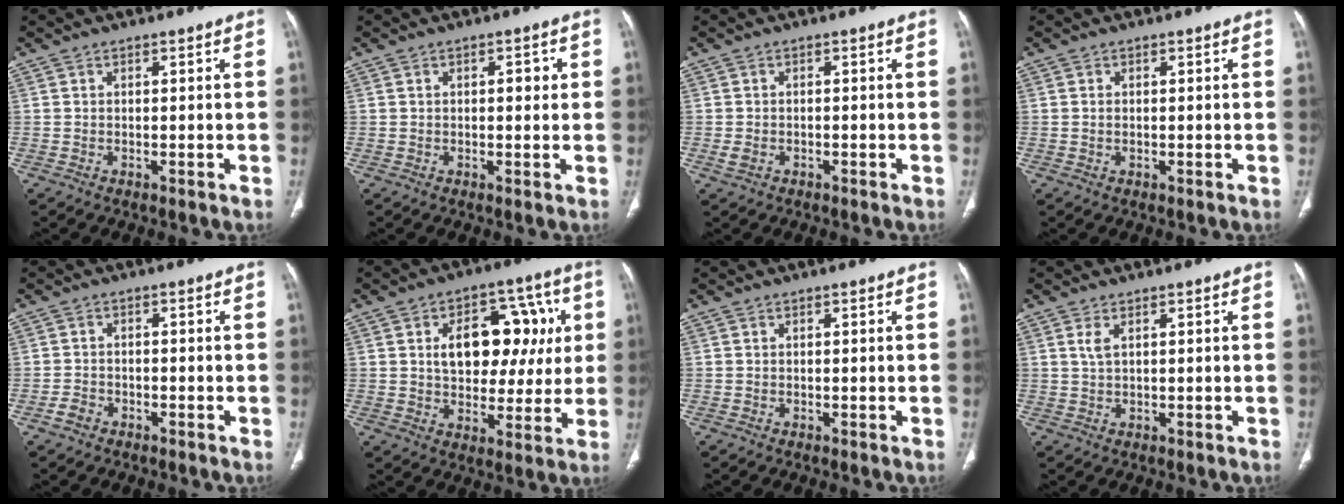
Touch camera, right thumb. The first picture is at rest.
{"total": 2.3, "force": [0.4, 1.3, 1.9], "torque": [-0.017, 0.002, 0.004]}
{"total": 1.7, "force": [-0.7, 1.2, 1.0], "torque": [-0.026, 0.004, -0.009]}
{"total": 0.8, "force": [0.0, 0.5, 0.7], "torque": [-0.017, 0.001, 0.001]}
{"total": 2.2, "force": [-1.5, 1.4, 0.7], "torque": [-0.019, 0.011, -0.026]}
{"total": 17.0, "force": [3.6, 10.9, 12.5], "torque": [-0.122, 0.021, 0.059]}
{"total": 0.0}
{"total": 1.9, "force": [0.8, 0.7, 1.5], "torque": [-0.040, 0.002, 0.024]}